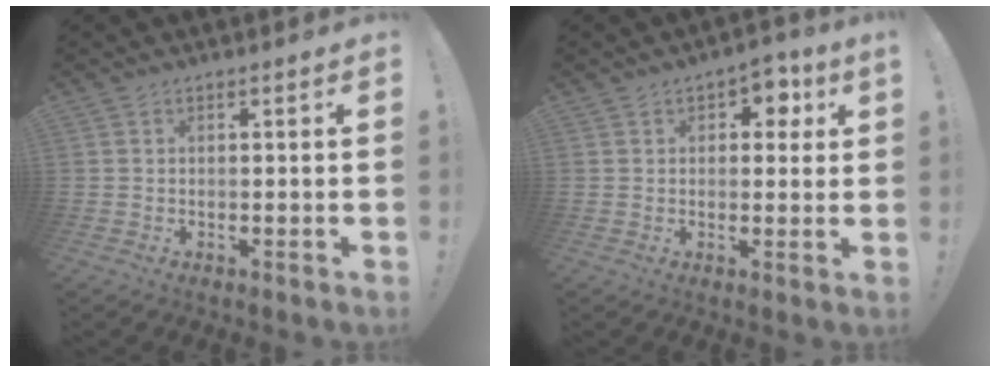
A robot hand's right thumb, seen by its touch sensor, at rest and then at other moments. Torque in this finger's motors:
{"motor_torque": [0.01, 0.02, 0.18, 0.46, 0.01]}